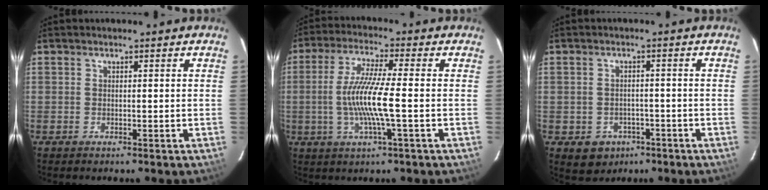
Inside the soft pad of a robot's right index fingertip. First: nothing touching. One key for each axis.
{"total": 10.3, "fx": -1.7, "fy": 0.1, "fz": 10.1, "tx": -0.201, "ty": -0.005, "tz": -0.033}
{"total": 5.7, "fx": -2.8, "fy": 4.7, "fz": 1.6, "tx": -0.041, "ty": 0.008, "tz": -0.023}